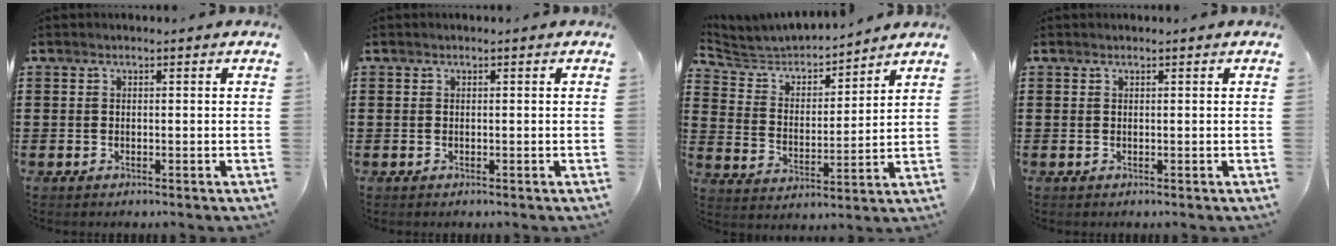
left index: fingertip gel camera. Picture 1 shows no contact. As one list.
[{"total": 0.0}, {"total": 4.6, "force": [4.4, 1.2, 0.7], "torque": [-0.042, -0.029, 0.069]}, {"total": 0.0}]